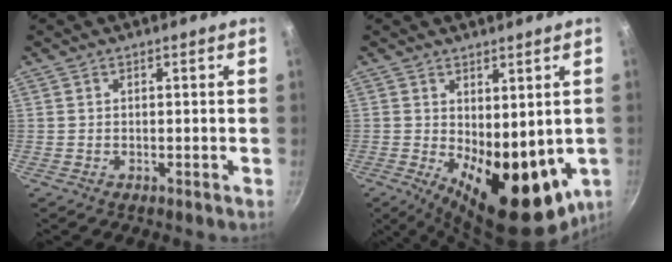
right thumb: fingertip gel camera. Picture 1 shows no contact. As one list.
[{"total": 16.6, "force": [-1.6, 8.1, 14.4], "torque": [-0.161, -0.030, -0.001]}]